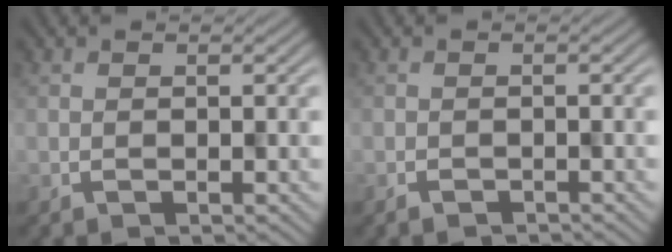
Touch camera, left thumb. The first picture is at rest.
{"total": 1.2, "force": [-1.1, 0.3, 0.3], "torque": [-0.004, 0.001, -0.019]}